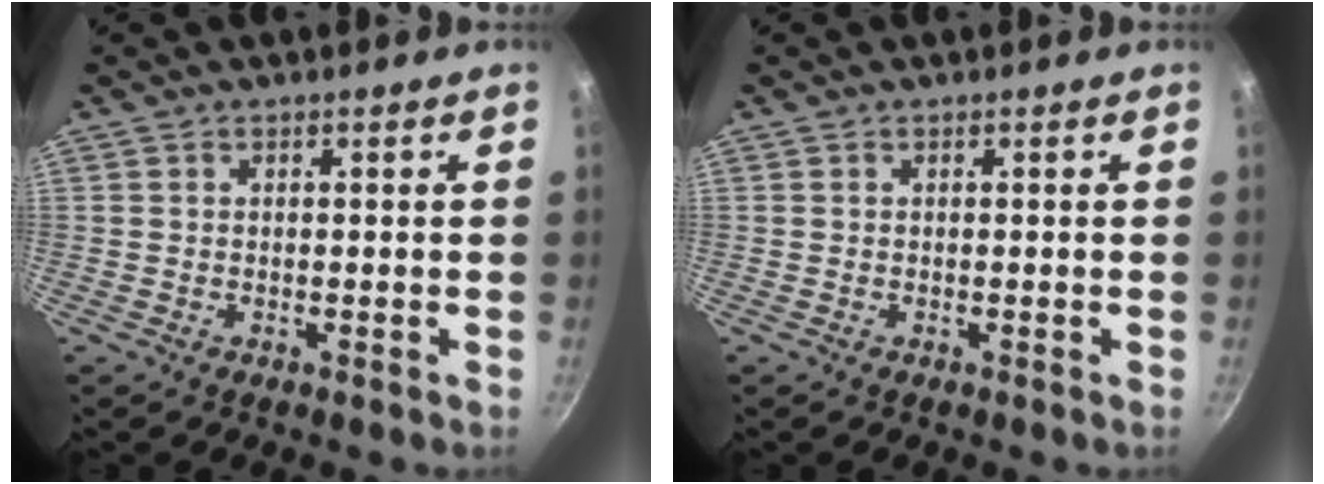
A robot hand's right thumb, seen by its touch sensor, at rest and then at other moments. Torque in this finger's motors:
{"motor_torque": [-0.17, 0.17, -0.02, 0.01, 0.03]}